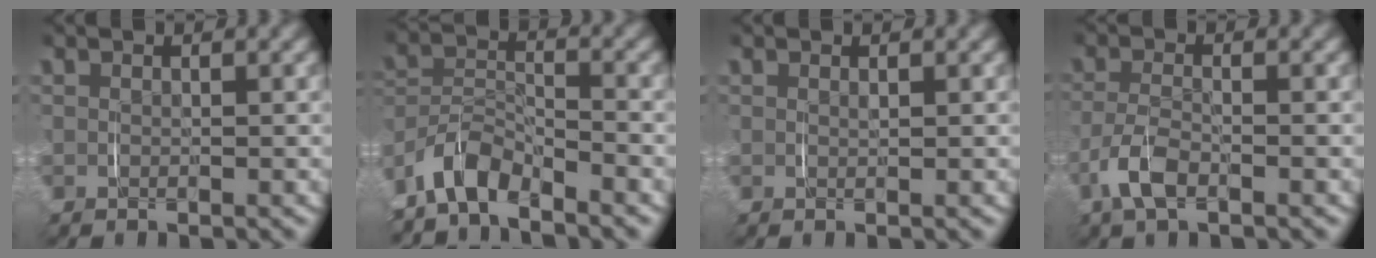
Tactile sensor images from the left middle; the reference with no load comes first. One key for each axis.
{"total": 4.8, "fx": -4.5, "fy": 1.4, "fz": 0.9, "tx": -0.024, "ty": 0.001, "tz": -0.090}
{"total": 0.0}
{"total": 2.8, "fx": -2.1, "fy": 0.6, "fz": 1.7, "tx": -0.046, "ty": -0.010, "tz": -0.035}